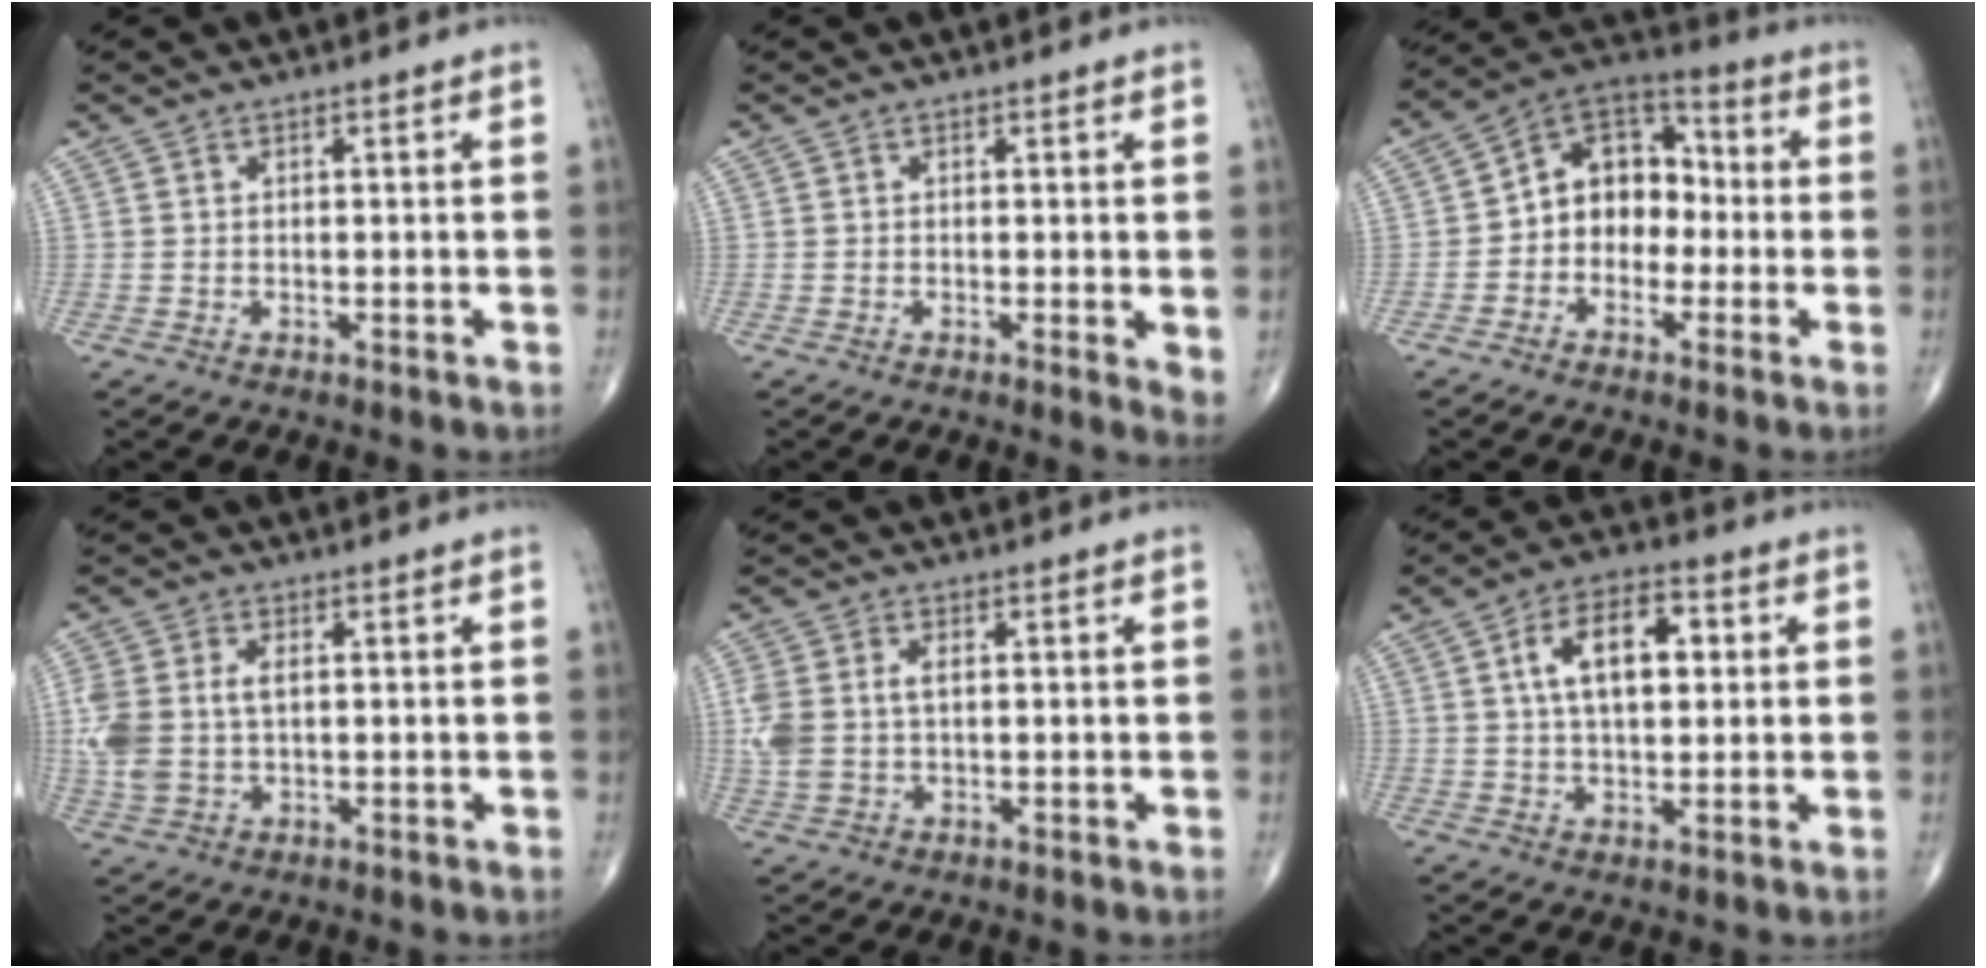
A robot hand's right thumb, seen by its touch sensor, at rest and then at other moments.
{"total": 2.8, "force": [-0.1, 0.7, 2.7], "torque": [-0.039, -0.010, -0.007]}
{"total": 11.4, "force": [-1.5, 8.9, 7.1], "torque": [-0.071, 0.042, -0.045]}
{"total": 8.8, "force": [0.7, 5.5, 6.9], "torque": [-0.174, 0.008, 0.022]}
{"total": 6.9, "force": [0.6, 4.3, 5.4], "torque": [-0.141, 0.013, 0.018]}
{"total": 11.1, "force": [2.3, 5.9, 9.0], "torque": [-0.139, 0.009, 0.034]}